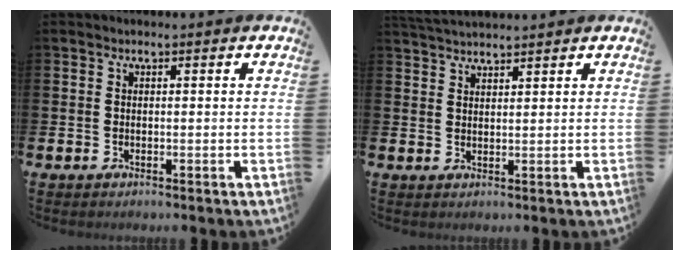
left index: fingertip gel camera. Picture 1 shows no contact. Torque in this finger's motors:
{"motor_torque": [1.04, -1.10, 0.17, 0.03]}